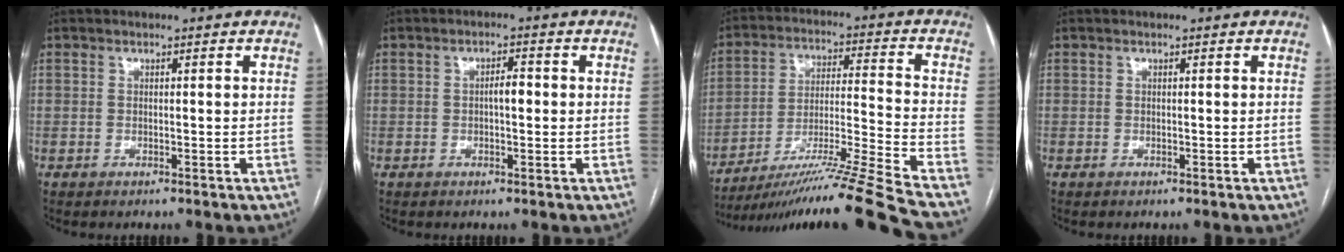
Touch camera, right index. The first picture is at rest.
{"total": 2.4, "force": [-0.1, 0.8, 2.3], "torque": [-0.037, 0.005, -0.001]}
{"total": 19.8, "force": [-16.8, -3.2, 10.1], "torque": [-0.150, -0.014, -0.279]}
{"total": 0.0}